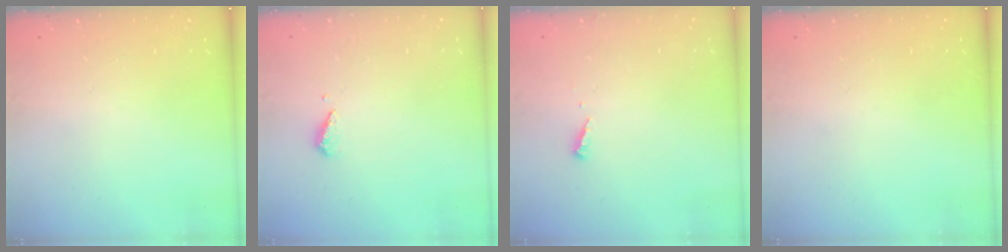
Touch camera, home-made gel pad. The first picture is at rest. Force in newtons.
{"total": 4.4, "press": 4.4, "slide": 0.5}
{"total": 3.5, "press": 3.5, "slide": 0.2}
{"total": 0.0}